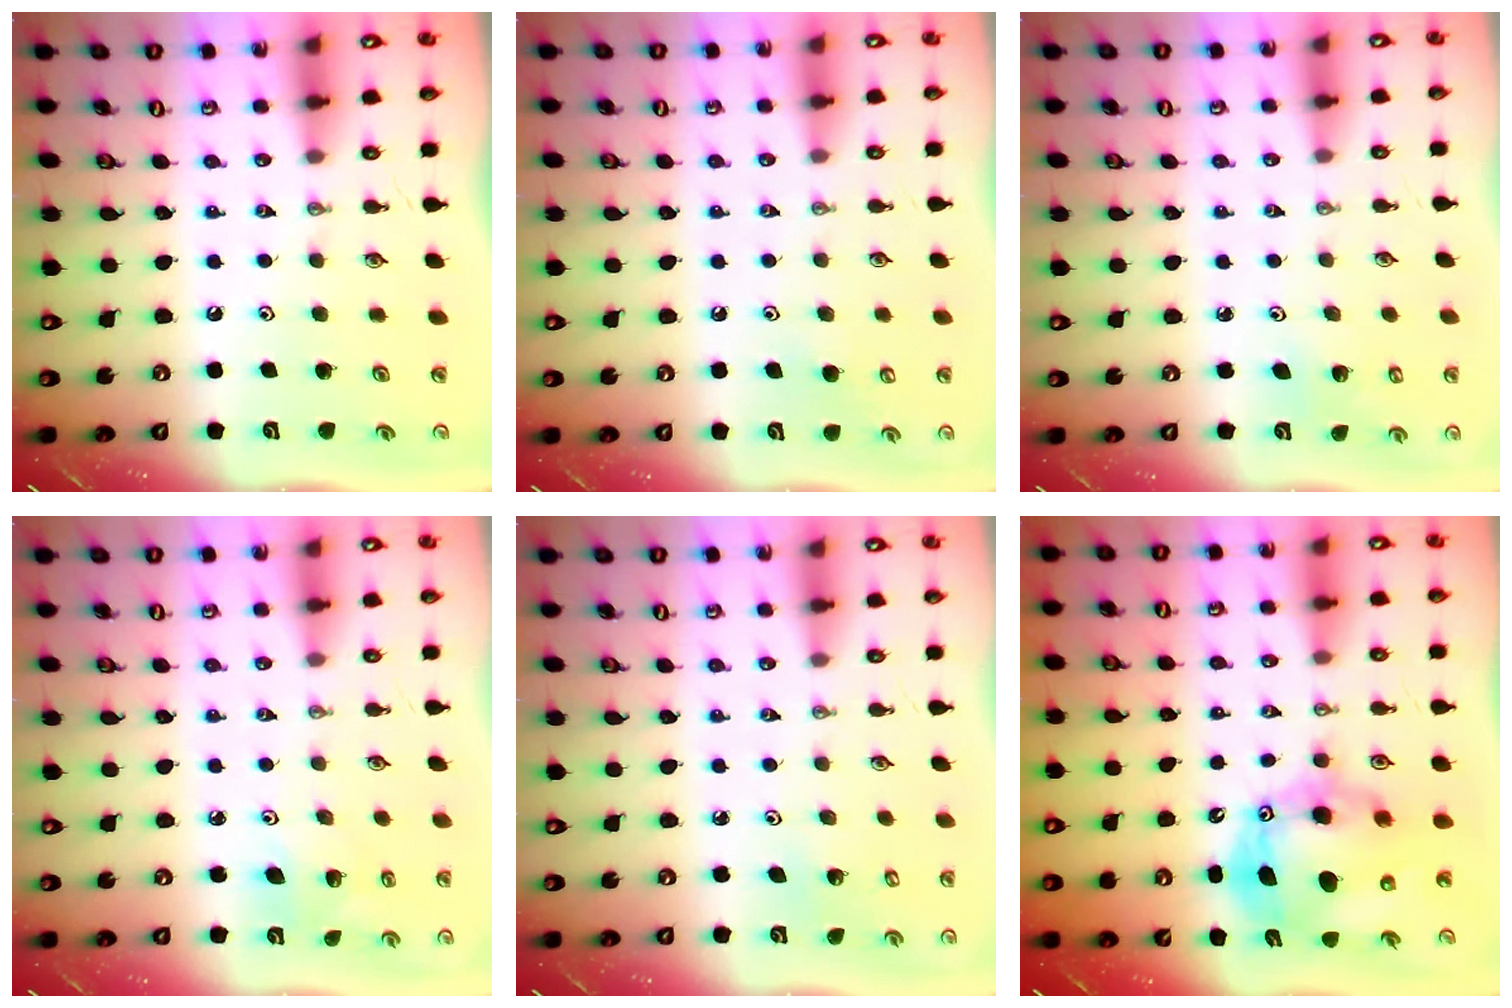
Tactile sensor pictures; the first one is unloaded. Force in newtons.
{"total": 4.8, "press": 4.8, "slide": 0.8}
{"total": 4.0, "press": 3.9, "slide": 0.5}
{"total": 4.1, "press": 3.5, "slide": 2.1}
{"total": 2.3, "press": 2.3, "slide": 0.1}
{"total": 15.5, "press": 15.3, "slide": 2.8}